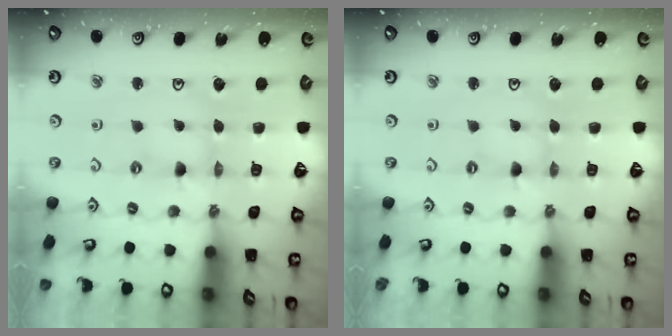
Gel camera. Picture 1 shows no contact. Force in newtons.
{"total": 0.6, "press": 0.6, "slide": 0.2}